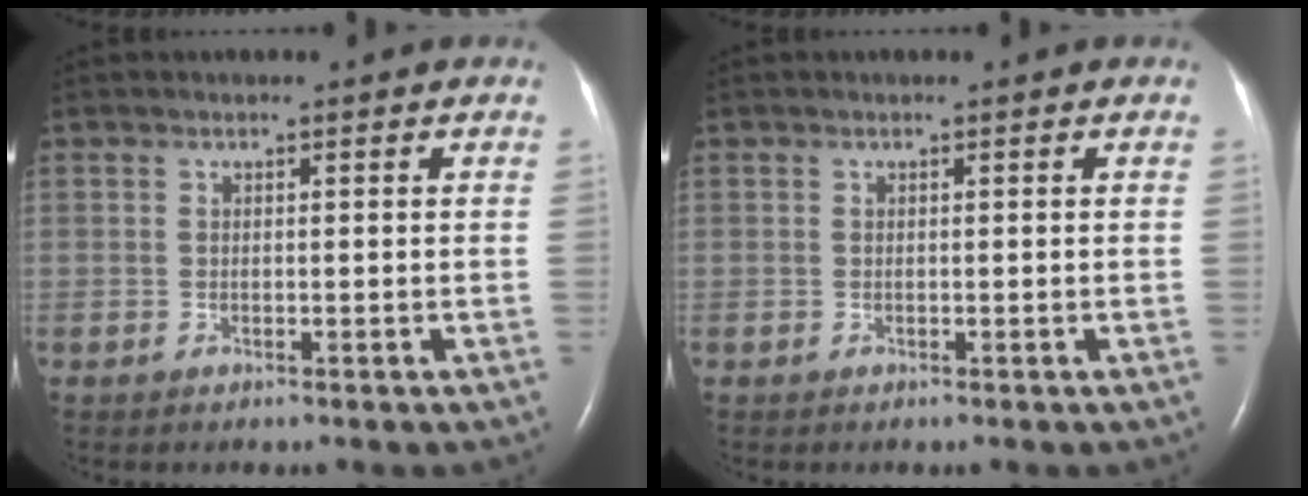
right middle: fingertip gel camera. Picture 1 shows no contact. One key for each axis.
{"total": 0.0}